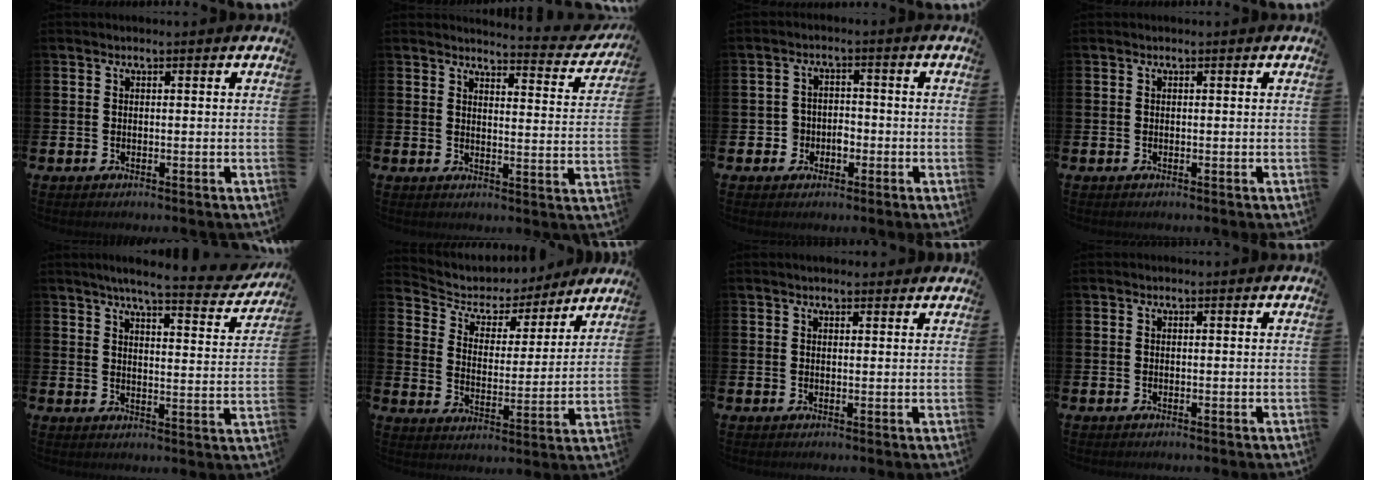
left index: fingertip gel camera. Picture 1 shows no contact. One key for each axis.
{"total": 3.6, "fx": 3.5, "fy": 0.3, "fz": 0.5, "tx": -0.009, "ty": -0.036, "tz": 0.054}
{"total": 2.9, "fx": -1.3, "fy": 2.5, "fz": 0.4, "tx": -0.012, "ty": 0.005, "tz": -0.034}
{"total": 0.0}
{"total": 5.7, "fx": 5.2, "fy": 0.2, "fz": 2.3, "tx": -0.049, "ty": -0.037, "tz": 0.083}
{"total": 5.6, "fx": 5.0, "fy": 2.4, "fz": 1.0, "tx": -0.043, "ty": -0.042, "tz": 0.079}
{"total": 1.6, "fx": 1.6, "fy": 0.4, "fz": 0.3, "tx": 0.005, "ty": -0.005, "tz": 0.026}
{"total": 0.0}